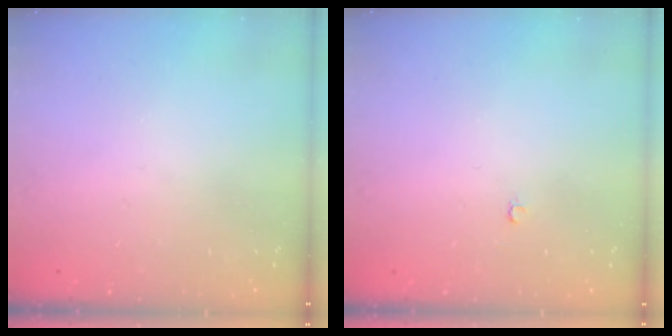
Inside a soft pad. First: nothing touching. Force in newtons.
{"total": 2.1, "press": 2.1, "slide": 0.2}